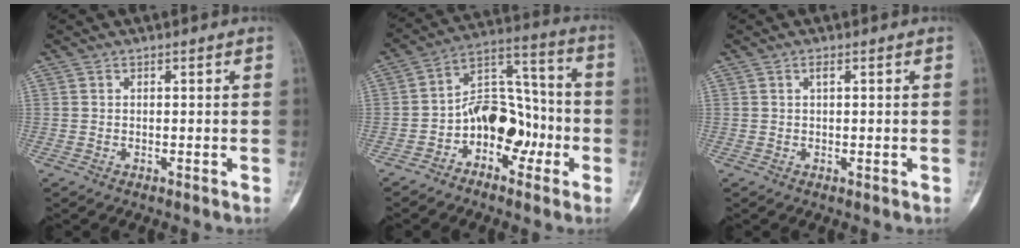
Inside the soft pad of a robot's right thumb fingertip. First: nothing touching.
{"total": 13.0, "force": [-4.5, 8.7, 8.5], "torque": [-0.098, 0.068, -0.084]}
{"total": 1.5, "force": [0.2, 0.5, 1.4], "torque": [-0.025, 0.000, 0.004]}